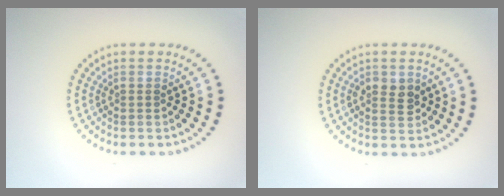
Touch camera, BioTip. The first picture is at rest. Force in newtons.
{"total": 2.2, "press": 2.2, "slide": 0.2}